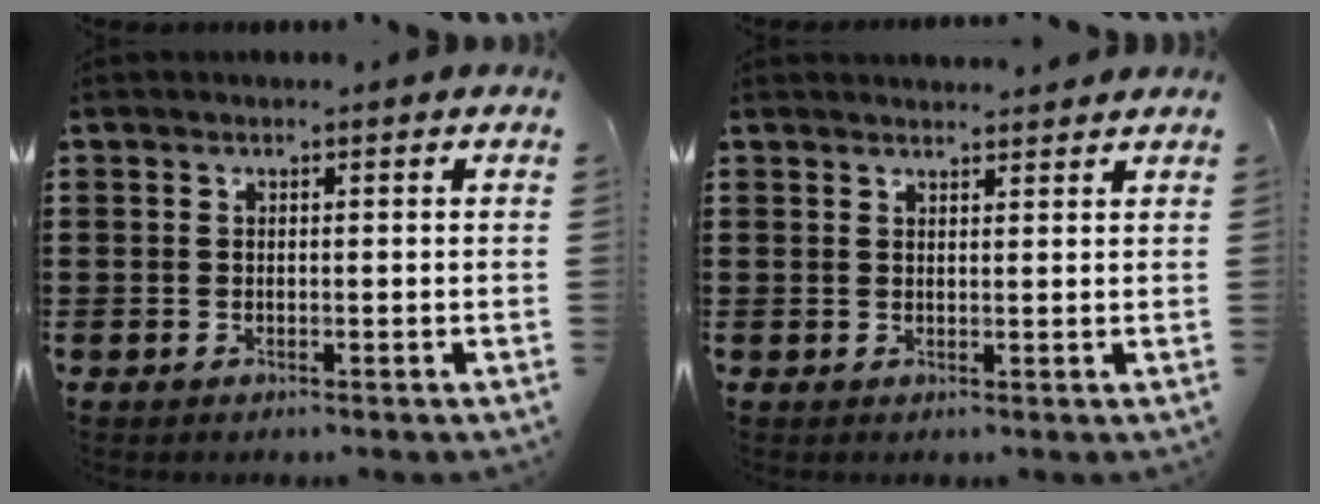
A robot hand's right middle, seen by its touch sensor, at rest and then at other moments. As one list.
[{"total": 1.7, "force": [1.7, 0.1, -0.1], "torque": [-0.004, 0.001, 0.034]}]